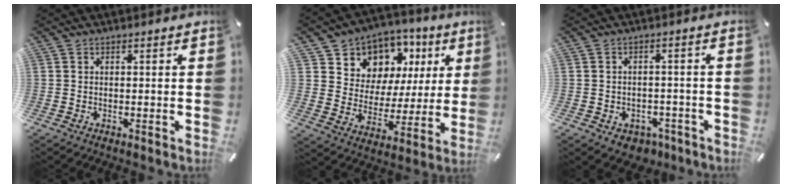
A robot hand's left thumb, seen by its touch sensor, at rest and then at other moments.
{"total": 9.8, "force": [5.7, 7.9, 0.9], "torque": [-0.023, -0.064, 0.107]}
{"total": 4.5, "force": [-2.5, 3.4, 1.7], "torque": [-0.024, 0.018, -0.042]}